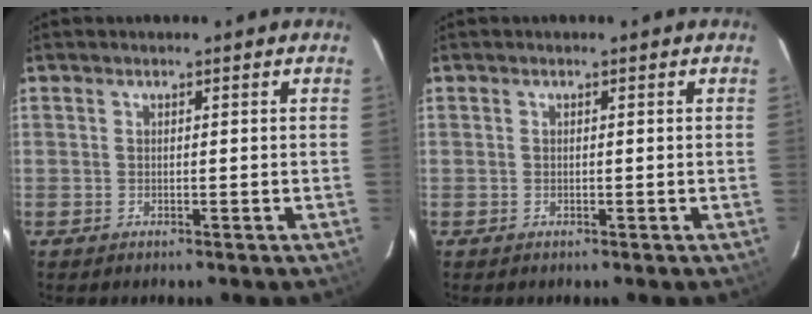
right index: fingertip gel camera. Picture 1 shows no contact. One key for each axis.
{"total": 0.0}